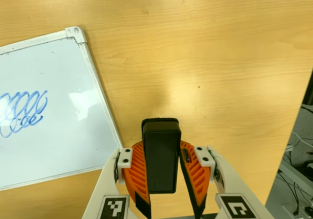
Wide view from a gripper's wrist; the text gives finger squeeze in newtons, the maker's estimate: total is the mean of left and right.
{"total": 8.7, "left": 7.0, "right": 10.5}